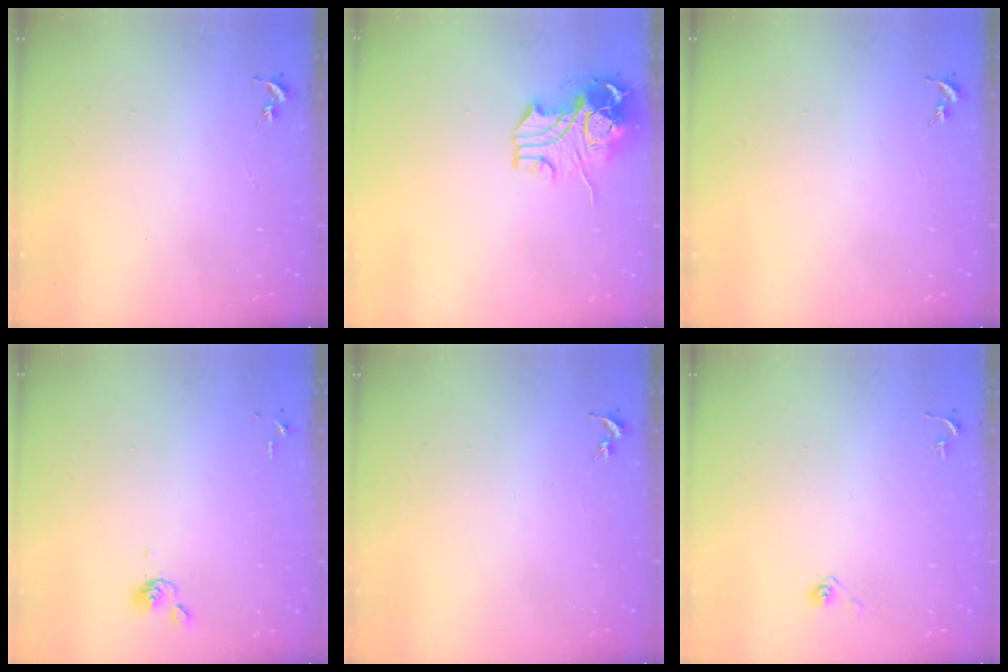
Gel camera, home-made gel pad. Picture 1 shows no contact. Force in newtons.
{"total": 12.2, "press": 12.0, "slide": 2.1}
{"total": 0.0}
{"total": 3.8, "press": 3.7, "slide": 0.8}
{"total": 0.0}
{"total": 3.6, "press": 3.0, "slide": 2.1}